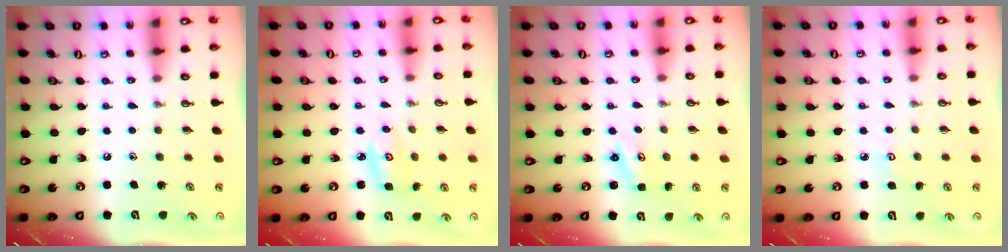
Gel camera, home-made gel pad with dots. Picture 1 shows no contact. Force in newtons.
{"total": 3.4, "press": 3.4, "slide": 0.1}
{"total": 2.1, "press": 2.0, "slide": 0.3}
{"total": 2.8, "press": 2.8, "slide": 0.3}